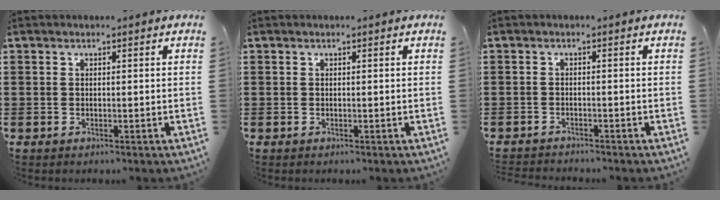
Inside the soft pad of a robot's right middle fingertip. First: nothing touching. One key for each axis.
{"total": 0.0}
{"total": 1.3, "fx": -1.3, "fy": 0.0, "fz": 0.0, "tx": -0.003, "ty": 0.001, "tz": -0.028}